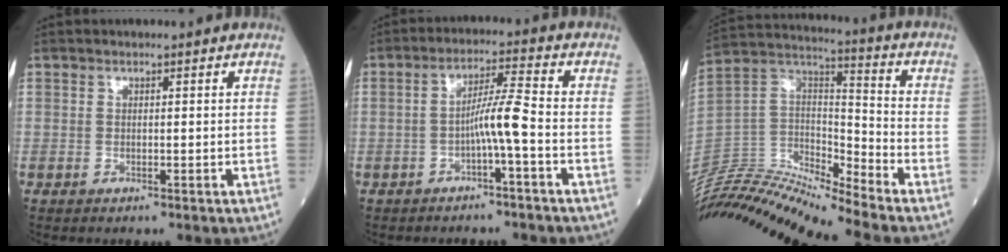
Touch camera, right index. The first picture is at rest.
{"total": 5.3, "force": [-1.9, -0.6, 4.9], "torque": [-0.086, 0.012, -0.033]}
{"total": 19.4, "force": [-18.3, -0.9, 6.3], "torque": [-0.121, 0.032, -0.334]}